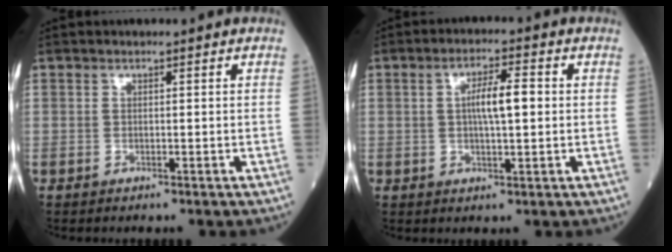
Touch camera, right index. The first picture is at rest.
{"total": 5.4, "force": [0.5, 1.0, 5.3], "torque": [-0.095, 0.008, 0.007]}